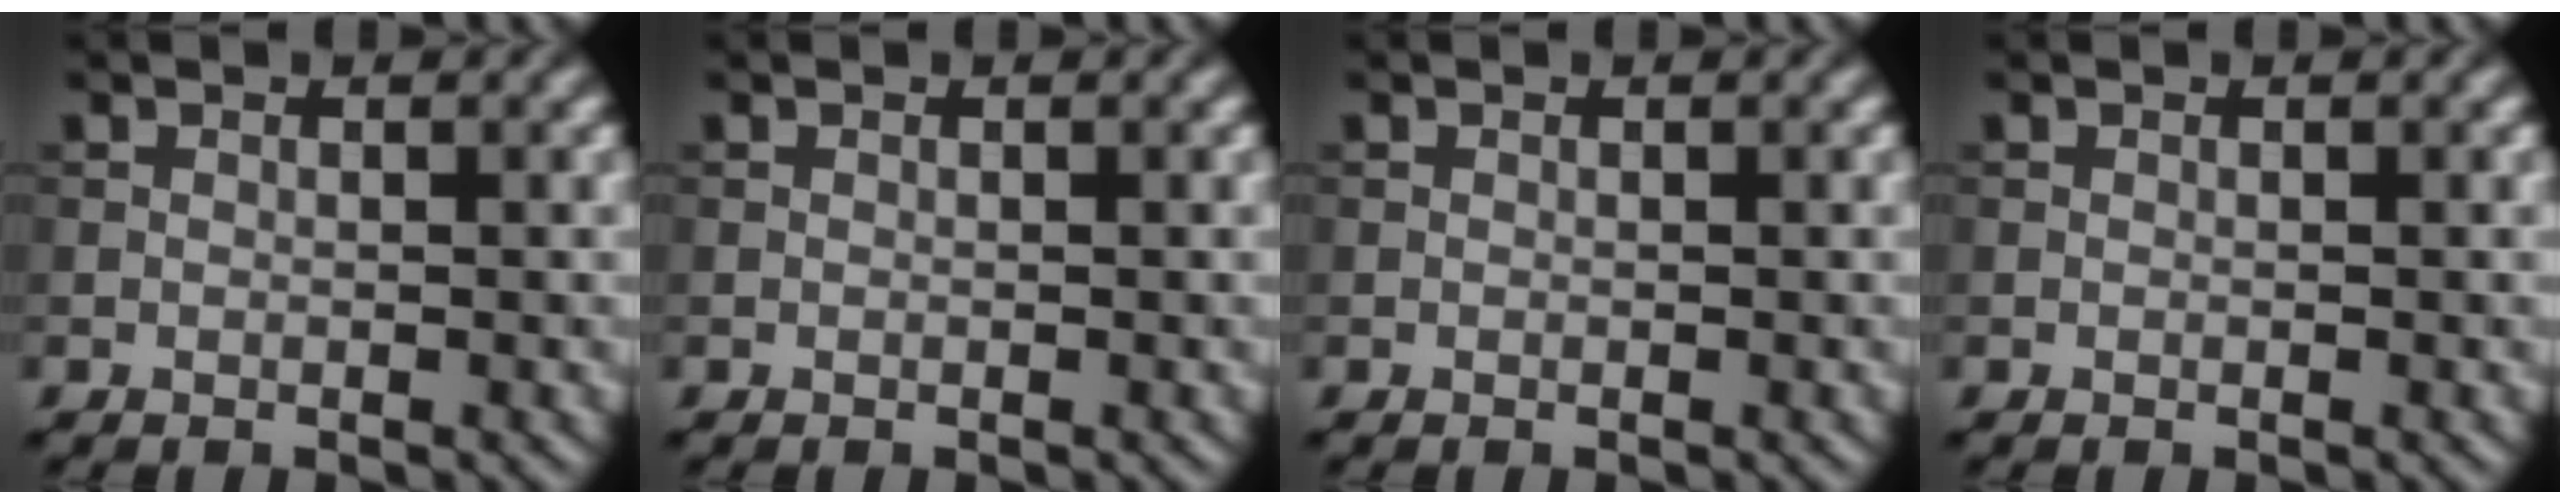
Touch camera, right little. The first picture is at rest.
{"total": 0.0}
{"total": 0.0}
{"total": 0.0}